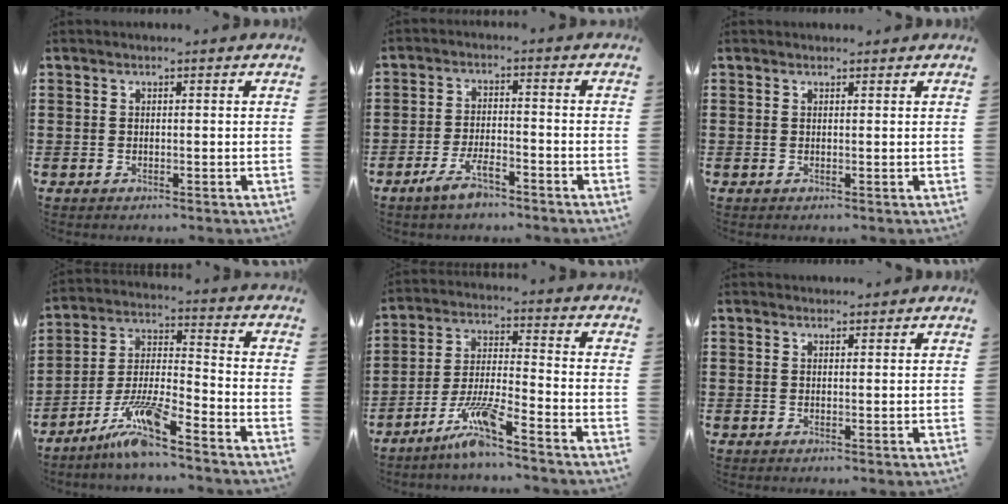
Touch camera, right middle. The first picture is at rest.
{"total": 5.0, "force": [-3.5, 1.4, 3.3], "torque": [-0.074, 0.002, -0.070]}
{"total": 0.6, "force": [0.6, 0.1, 0.0], "torque": [0.006, -0.004, 0.011]}
{"total": 9.3, "force": [-7.3, 0.6, 5.6], "torque": [-0.126, -0.006, -0.145]}
{"total": 7.9, "force": [-6.1, 0.1, 4.9], "torque": [-0.112, -0.014, -0.122]}
{"total": 1.1, "force": [1.1, 0.2, -0.1], "torque": [-0.002, -0.002, 0.022]}